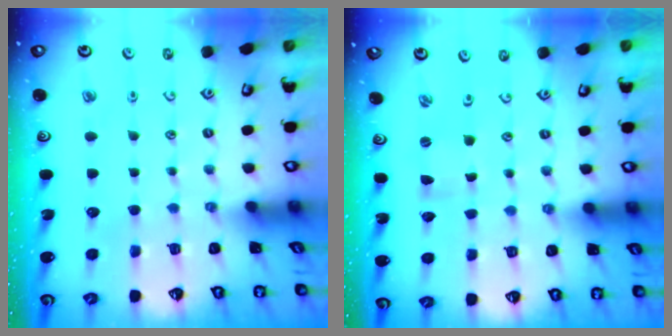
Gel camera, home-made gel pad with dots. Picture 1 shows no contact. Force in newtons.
{"total": 0.0}